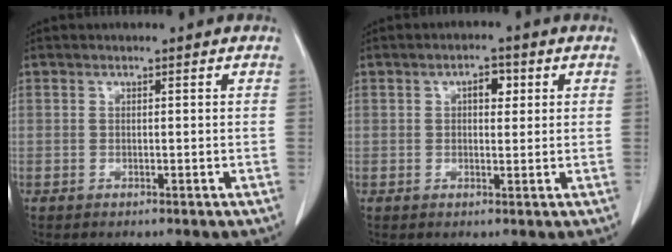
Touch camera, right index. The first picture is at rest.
{"total": 2.9, "force": [0.9, 1.5, 2.3], "torque": [-0.036, 0.008, 0.012]}